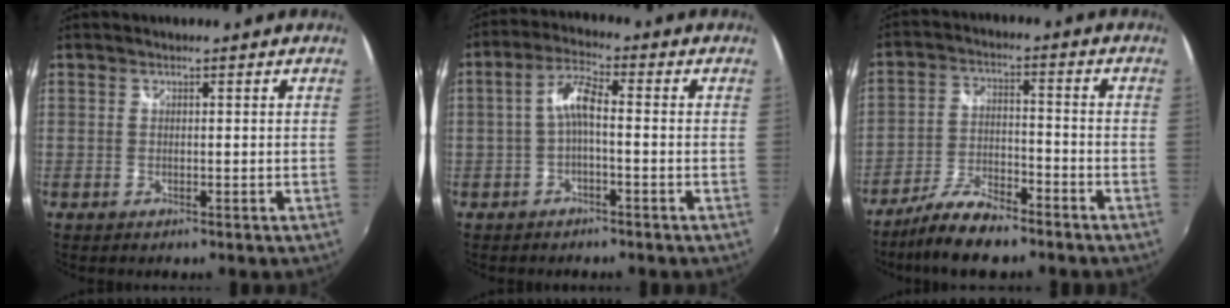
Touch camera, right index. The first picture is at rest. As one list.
[{"total": 4.9, "force": [-1.0, 1.2, 4.7], "torque": [-0.099, 0.014, -0.022]}, {"total": 10.2, "force": [-8.2, 2.8, 5.4], "torque": [-0.125, -0.009, -0.152]}]